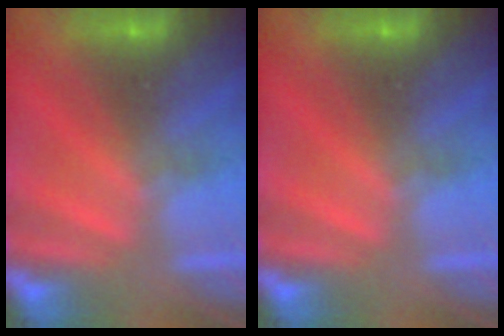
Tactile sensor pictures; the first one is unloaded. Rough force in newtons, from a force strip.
{"total": 0.0}